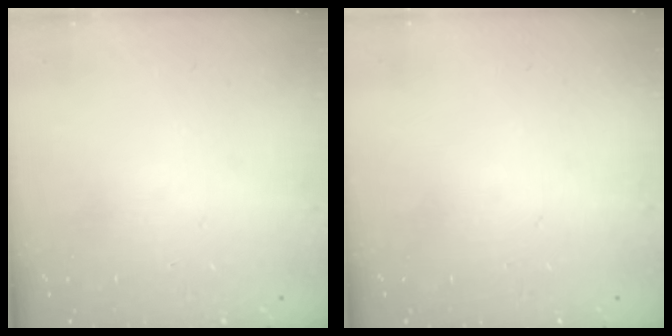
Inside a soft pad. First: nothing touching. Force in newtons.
{"total": 0.0}